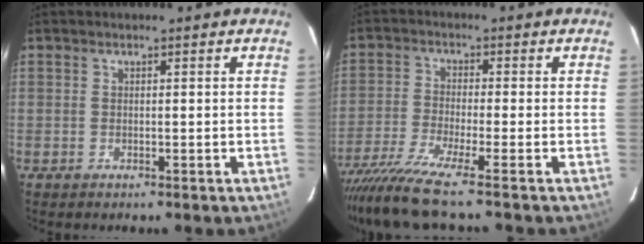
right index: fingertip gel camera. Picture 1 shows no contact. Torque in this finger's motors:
{"motor_torque": [1.47, -0.68, 0.60, 0.16]}